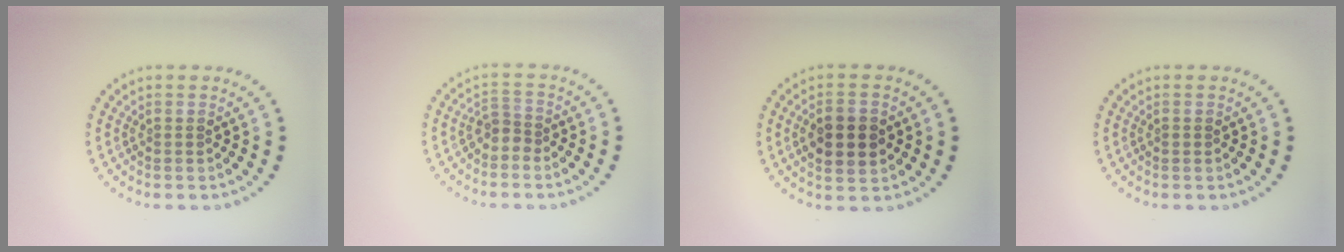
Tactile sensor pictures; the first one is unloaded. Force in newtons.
{"total": 1.7, "press": 1.2, "slide": 1.3}
{"total": 4.1, "press": 4.1, "slide": 0.3}
{"total": 0.5, "press": 0.5, "slide": 0.1}